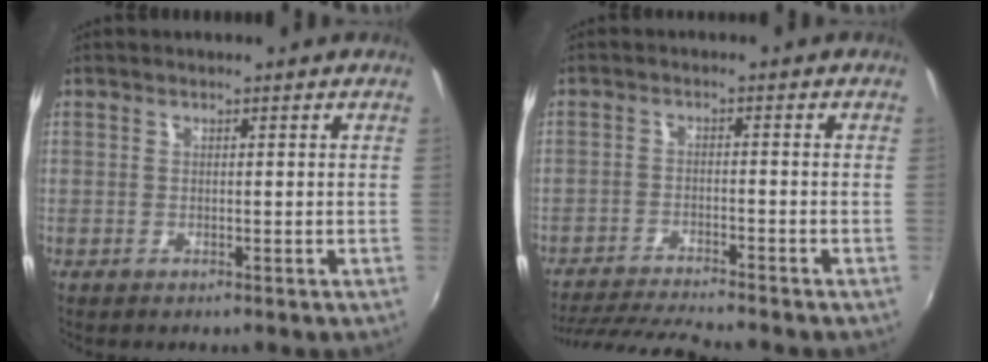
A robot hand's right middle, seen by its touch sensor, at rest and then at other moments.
{"total": 9.5, "force": [-8.8, -0.3, 3.3], "torque": [-0.085, -0.014, -0.155]}